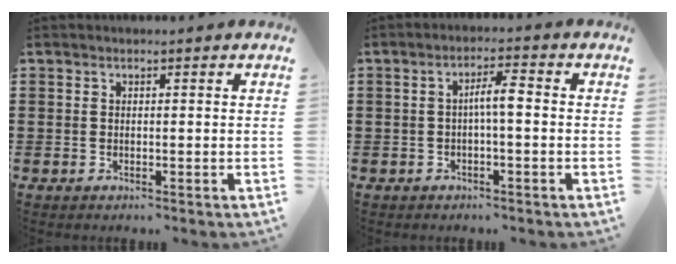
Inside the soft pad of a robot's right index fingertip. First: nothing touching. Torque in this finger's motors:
{"motor_torque": [0.89, -0.47, 0.14, 0.10]}